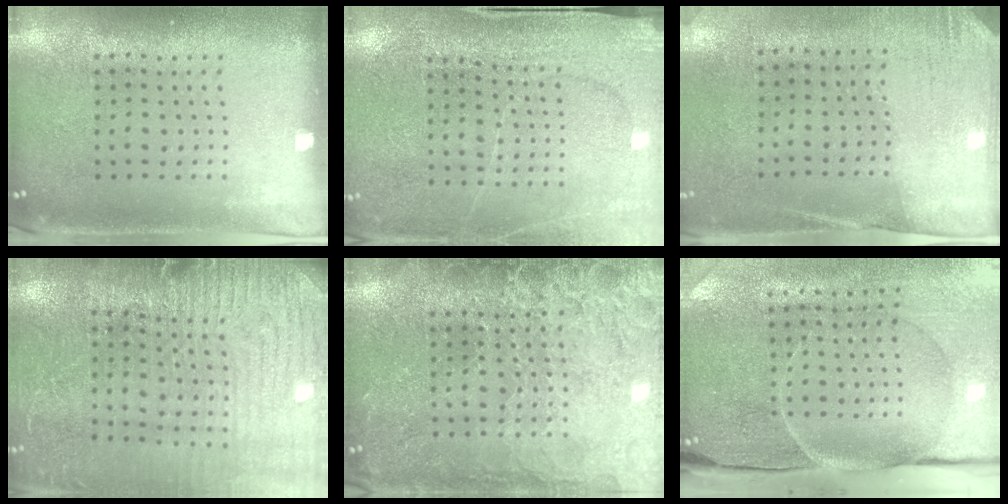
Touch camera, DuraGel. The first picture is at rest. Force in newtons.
{"total": 3.0, "press": 3.0, "slide": 0.1}
{"total": 2.6, "press": 2.3, "slide": 1.3}
{"total": 3.0, "press": 3.0, "slide": 0.4}
{"total": 3.7, "press": 3.4, "slide": 1.5}
{"total": 4.8, "press": 3.9, "slide": 2.8}